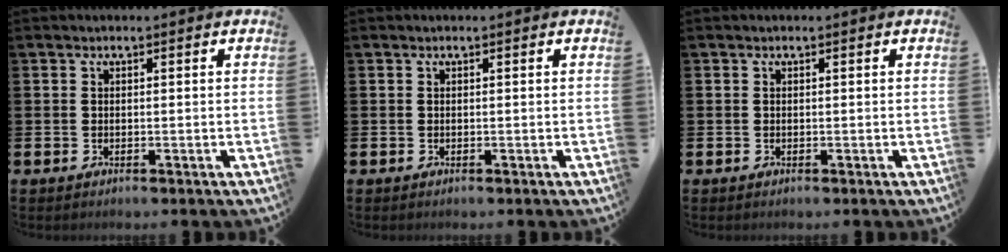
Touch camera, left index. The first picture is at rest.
{"total": 0.0}
{"total": 0.0}